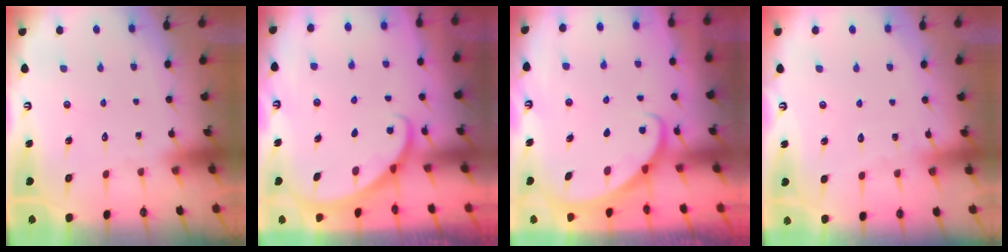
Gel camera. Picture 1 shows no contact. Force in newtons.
{"total": 1.9, "press": 1.9, "slide": 0.1}
{"total": 2.3, "press": 2.3, "slide": 0.1}
{"total": 2.8, "press": 2.8, "slide": 0.4}